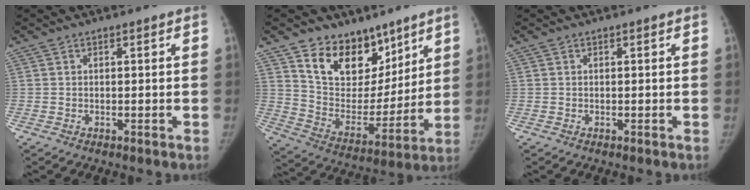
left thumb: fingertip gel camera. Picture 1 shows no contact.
{"total": 16.6, "force": [10.9, 10.7, 6.5], "torque": [-0.052, -0.070, 0.199]}
{"total": 0.0}